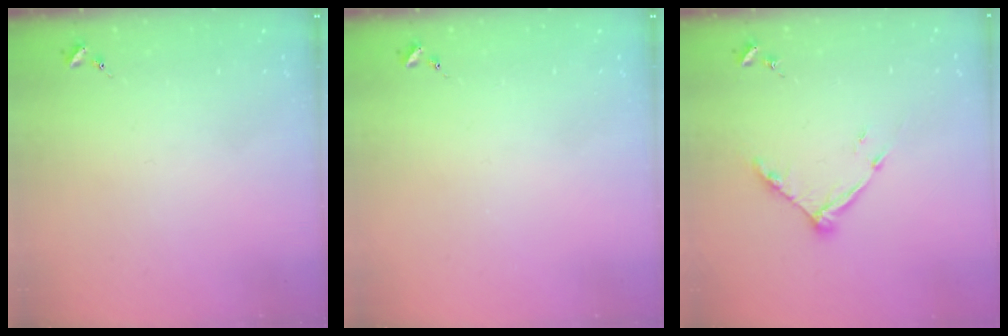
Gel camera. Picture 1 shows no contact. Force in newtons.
{"total": 0.0}
{"total": 9.0, "press": 9.0, "slide": 0.7}